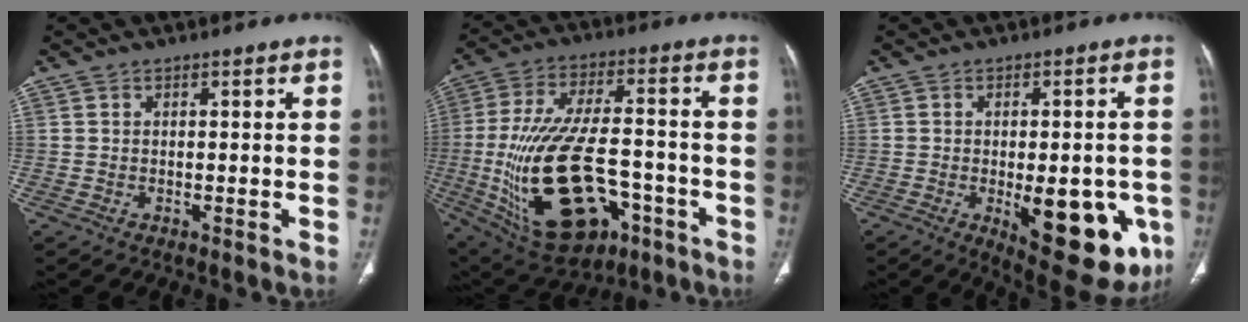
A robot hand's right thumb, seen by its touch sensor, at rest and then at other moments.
{"total": 26.4, "force": [-7.4, 13.8, 21.2], "torque": [-0.427, 0.013, -0.100]}
{"total": 18.1, "force": [-5.2, 8.0, 15.4], "torque": [-0.146, -0.004, -0.045]}